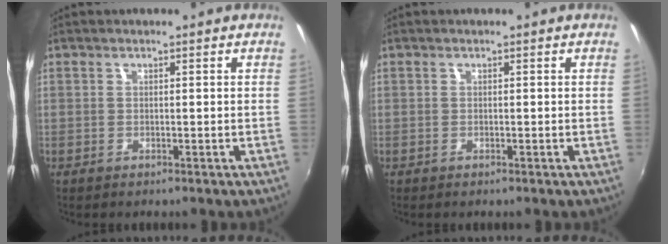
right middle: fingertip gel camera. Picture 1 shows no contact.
{"total": 0.0}